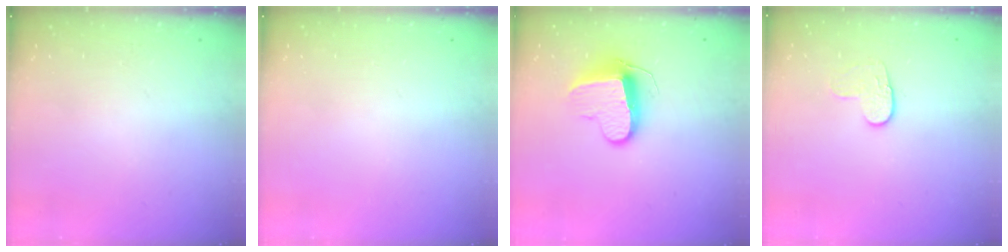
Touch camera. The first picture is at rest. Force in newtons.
{"total": 0.0}
{"total": 10.1, "press": 10.1, "slide": 0.3}
{"total": 7.9, "press": 7.8, "slide": 0.6}